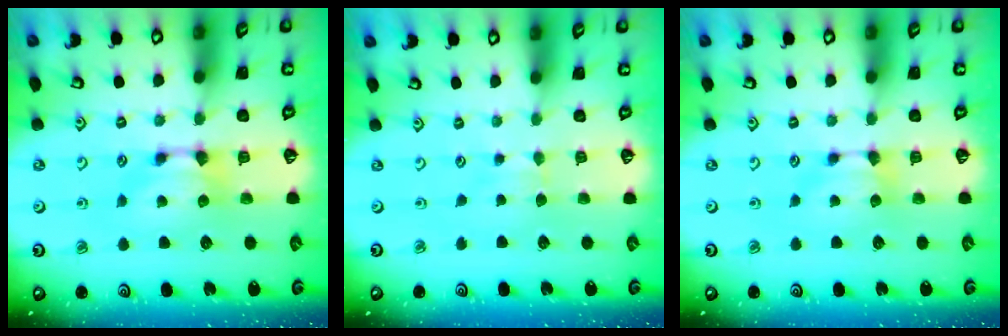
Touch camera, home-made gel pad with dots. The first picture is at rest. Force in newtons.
{"total": 2.4, "press": 2.4, "slide": 0.4}
{"total": 0.7, "press": 0.6, "slide": 0.5}